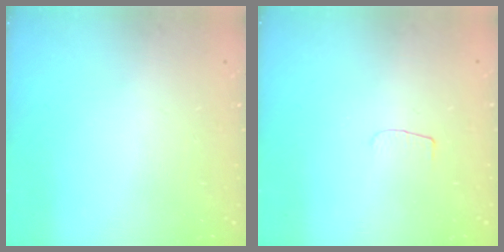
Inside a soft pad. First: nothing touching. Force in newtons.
{"total": 3.0, "press": 3.0, "slide": 0.3}